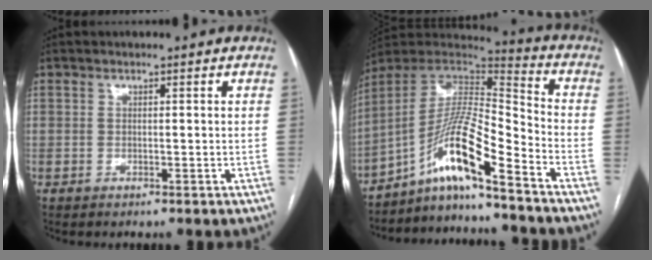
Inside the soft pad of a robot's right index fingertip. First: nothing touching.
{"total": 13.2, "force": [-8.8, 0.4, 9.9], "torque": [-0.189, 0.018, -0.158]}